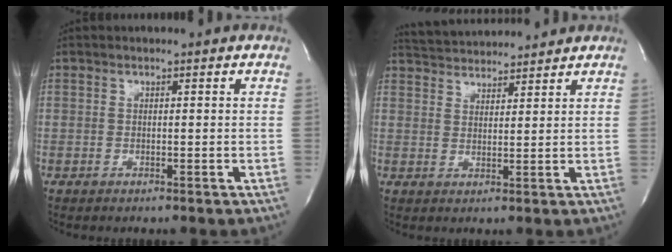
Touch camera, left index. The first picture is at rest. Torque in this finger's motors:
{"motor_torque": [-0.09, -0.18, 0.02, 0.02]}